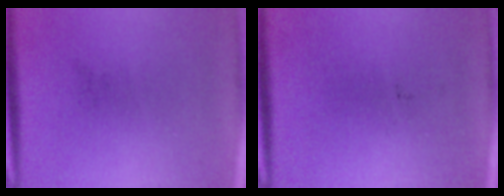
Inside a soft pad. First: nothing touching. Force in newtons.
{"total": 0.0}